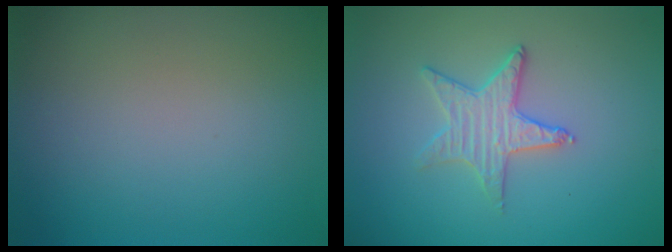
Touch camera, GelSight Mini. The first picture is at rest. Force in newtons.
{"total": 2.8, "press": 2.8, "slide": 0.4}